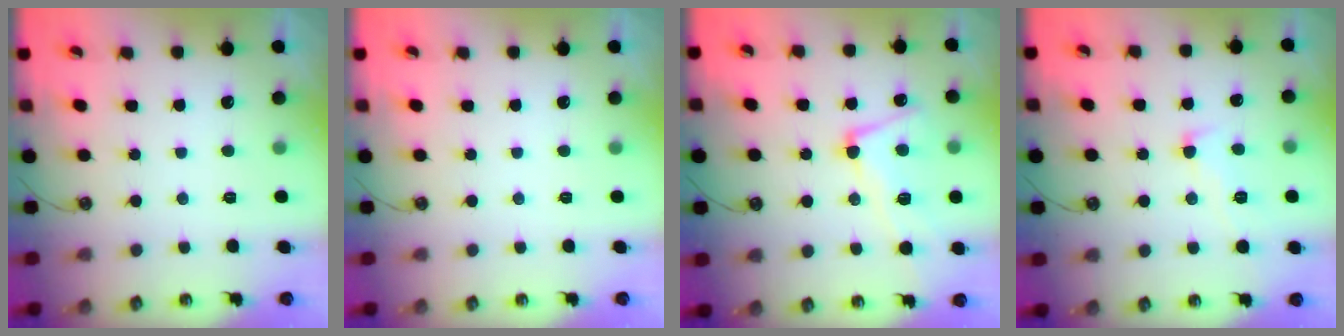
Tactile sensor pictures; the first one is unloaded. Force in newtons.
{"total": 0.0}
{"total": 6.1, "press": 5.9, "slide": 1.4}
{"total": 1.0, "press": 0.3, "slide": 0.9}